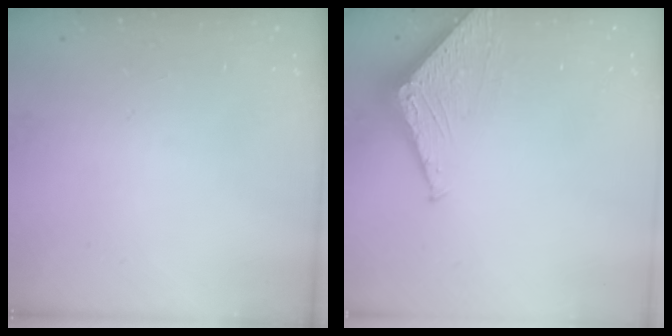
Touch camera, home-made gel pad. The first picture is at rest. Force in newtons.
{"total": 4.9, "press": 4.8, "slide": 0.5}